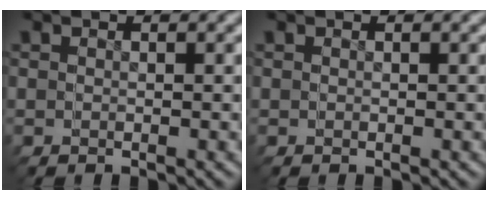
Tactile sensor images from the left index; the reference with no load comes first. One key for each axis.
{"total": 0.0}